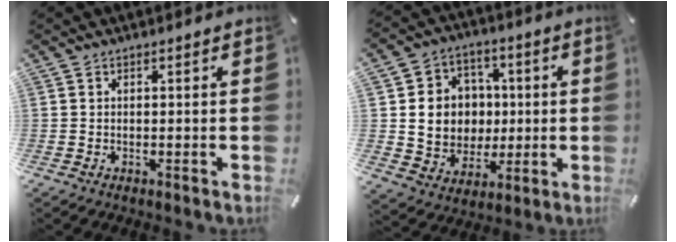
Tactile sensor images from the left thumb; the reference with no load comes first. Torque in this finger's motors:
{"motor_torque": [2.44, 2.55, 0.31, -0.16, 0.11]}